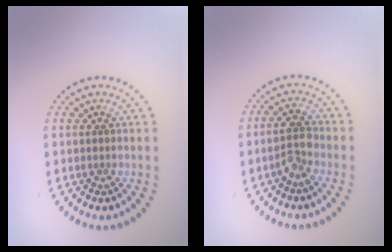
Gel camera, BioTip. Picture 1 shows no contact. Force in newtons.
{"total": 2.4, "press": 2.2, "slide": 0.9}